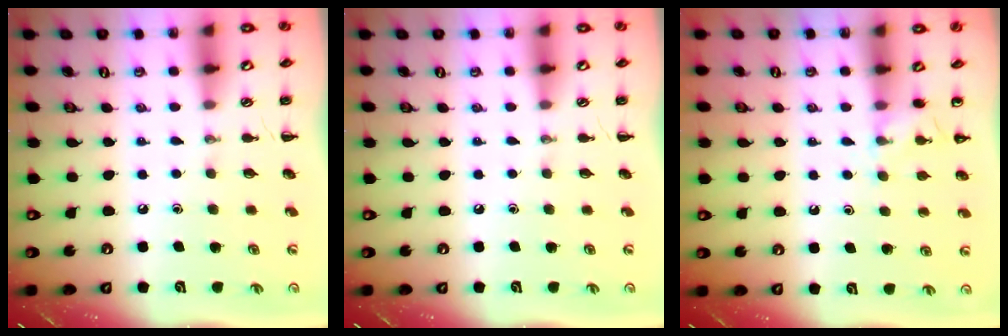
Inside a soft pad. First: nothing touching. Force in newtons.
{"total": 0.0}
{"total": 6.3, "press": 6.0, "slide": 2.1}